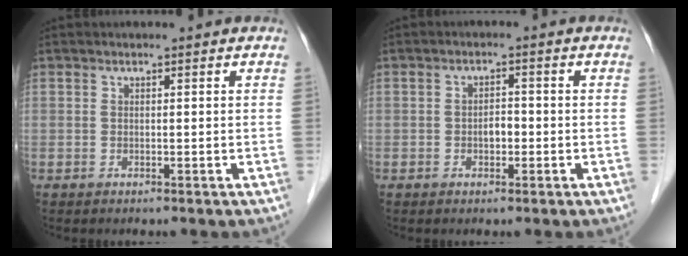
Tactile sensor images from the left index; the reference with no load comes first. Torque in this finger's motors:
{"motor_torque": [-0.07, 0.19, 0.05, 0.00]}